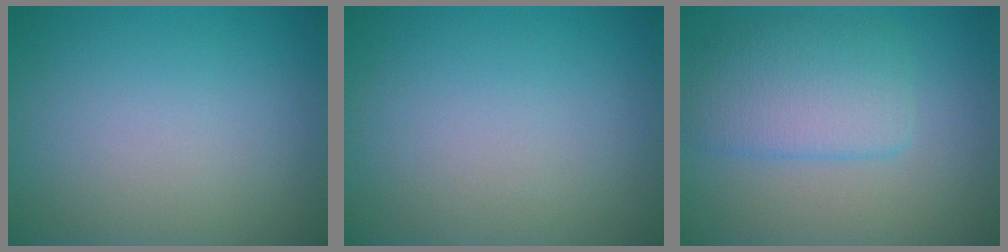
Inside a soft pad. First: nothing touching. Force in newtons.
{"total": 0.0}
{"total": 4.4, "press": 4.4, "slide": 0.0}